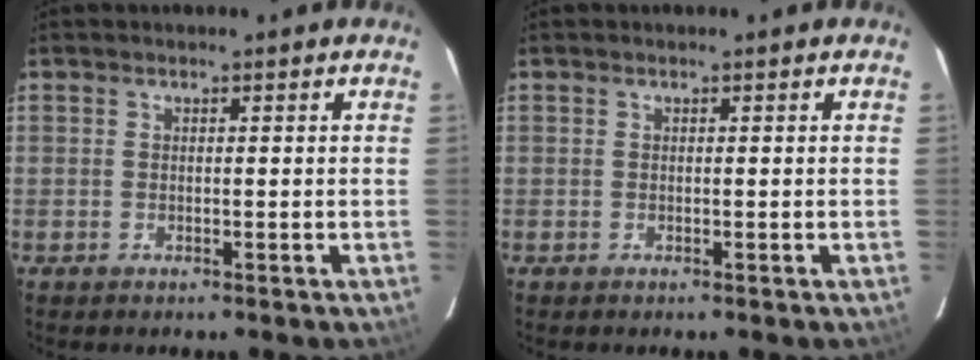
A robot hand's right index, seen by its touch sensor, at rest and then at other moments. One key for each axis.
{"total": 0.0}